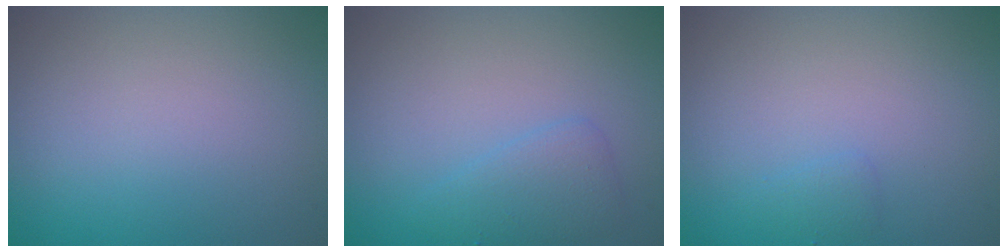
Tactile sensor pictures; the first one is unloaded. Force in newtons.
{"total": 1.9, "press": 1.9, "slide": 0.0}
{"total": 0.8, "press": 0.8, "slide": 0.0}